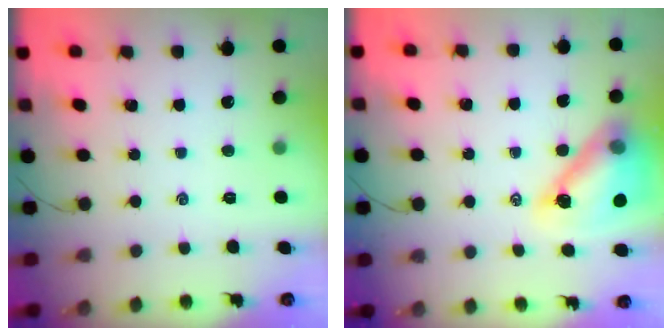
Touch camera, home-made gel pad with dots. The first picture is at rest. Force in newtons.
{"total": 14.8, "press": 14.1, "slide": 4.2}